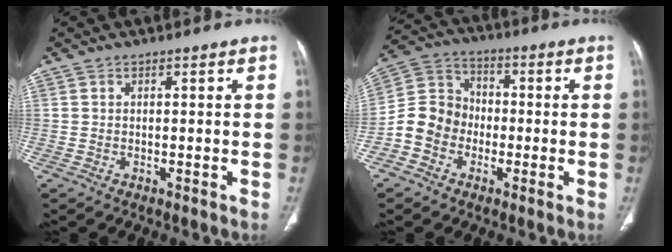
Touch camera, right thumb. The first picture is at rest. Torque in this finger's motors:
{"motor_torque": [0.06, 0.70, 0.84, -1.15, 0.29]}